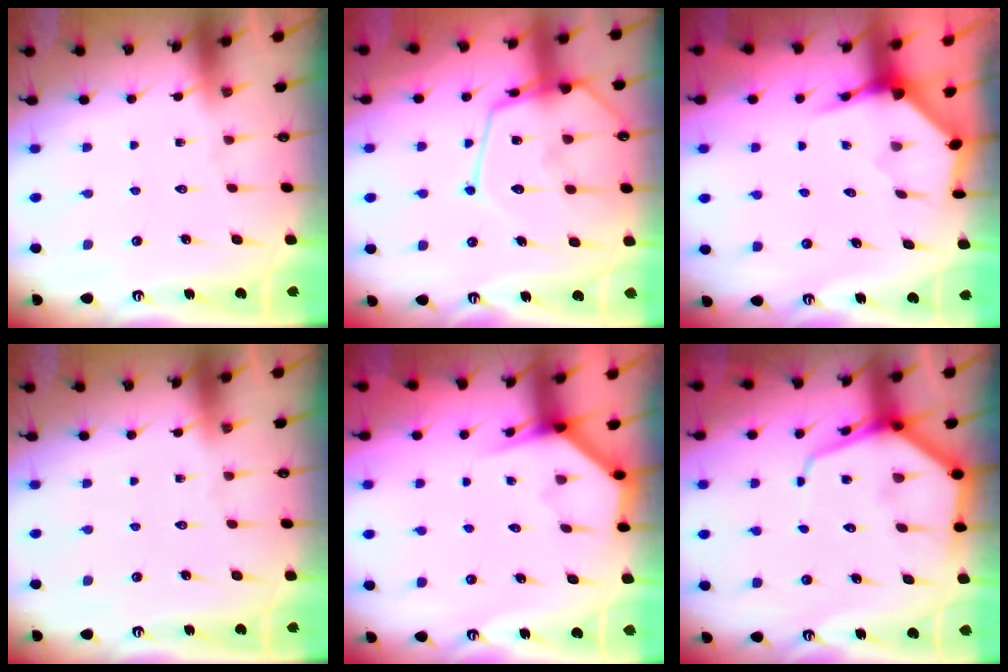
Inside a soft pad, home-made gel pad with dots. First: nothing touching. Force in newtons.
{"total": 17.5, "press": 17.4, "slide": 1.5}
{"total": 4.0, "press": 4.0, "slide": 0.4}
{"total": 0.0}
{"total": 3.9, "press": 3.9, "slide": 0.2}
{"total": 10.4, "press": 10.3, "slide": 1.1}